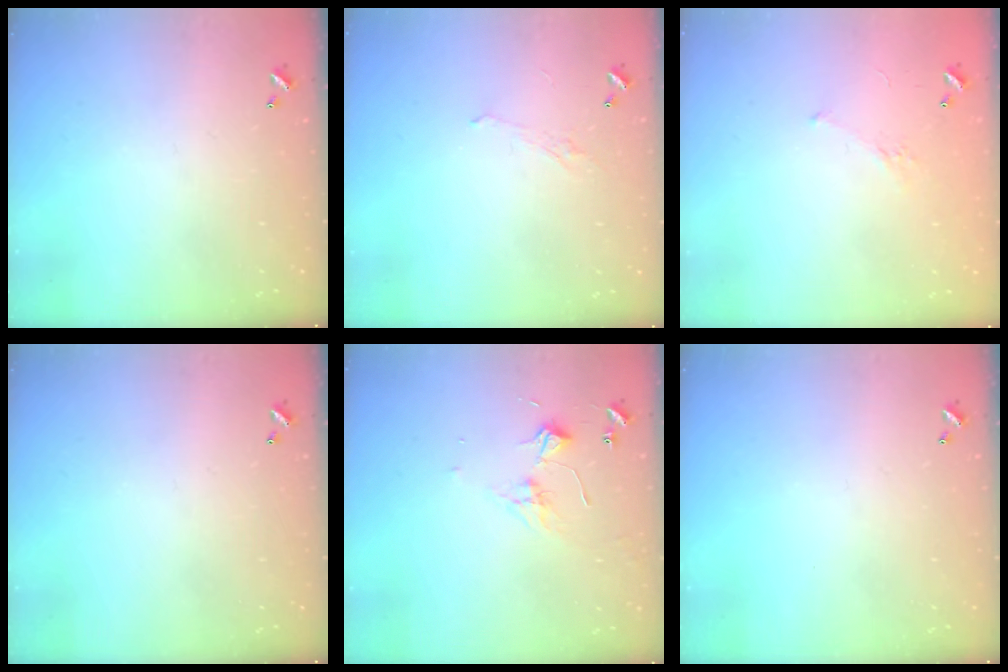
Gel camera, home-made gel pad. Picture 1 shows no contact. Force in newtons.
{"total": 0.9, "press": 0.7, "slide": 0.6}
{"total": 3.2, "press": 3.1, "slide": 1.0}
{"total": 0.0}
{"total": 2.7, "press": 2.7, "slide": 0.6}
{"total": 0.0}